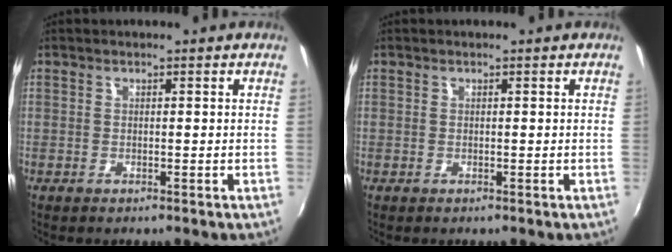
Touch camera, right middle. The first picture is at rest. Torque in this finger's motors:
{"motor_torque": [0.00, 0.00, 0.00, 0.00]}